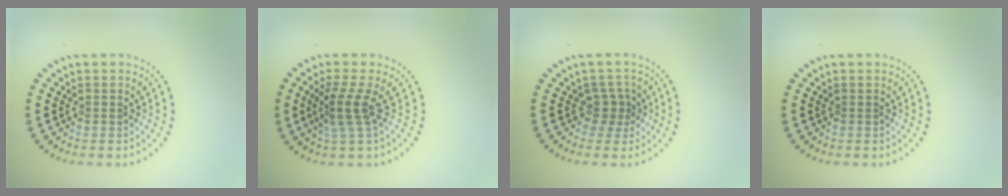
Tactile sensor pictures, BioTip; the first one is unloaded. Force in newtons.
{"total": 2.9, "press": 2.1, "slide": 2.0}
{"total": 1.8, "press": 1.2, "slide": 1.4}
{"total": 0.0}